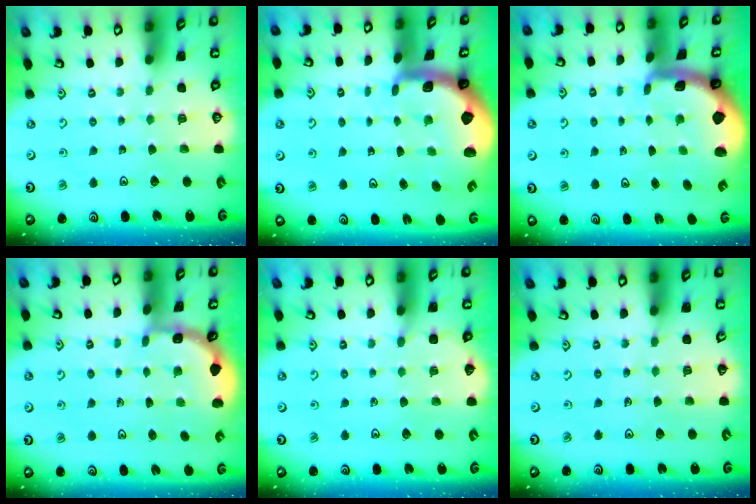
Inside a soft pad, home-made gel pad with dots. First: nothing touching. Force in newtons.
{"total": 2.7, "press": 1.7, "slide": 2.1}
{"total": 1.8, "press": 1.7, "slide": 0.4}
{"total": 2.1, "press": 2.1, "slide": 0.2}
{"total": 5.9, "press": 5.8, "slide": 0.7}
{"total": 3.6, "press": 3.5, "slide": 1.0}